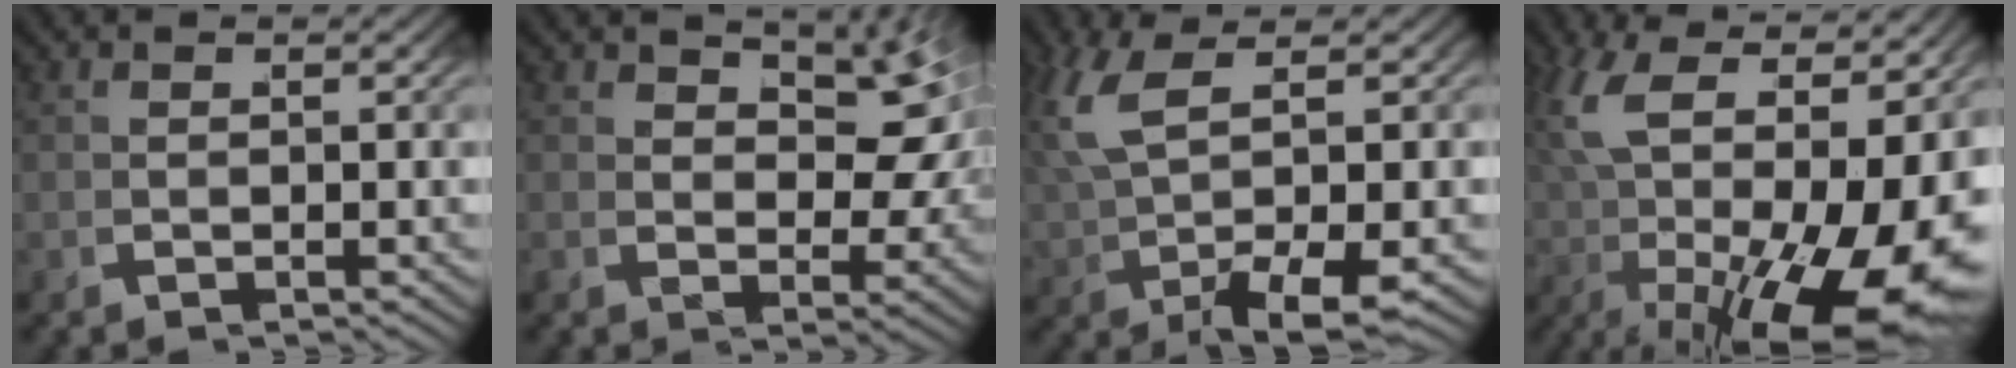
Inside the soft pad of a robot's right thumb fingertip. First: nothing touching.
{"total": 5.0, "force": [1.6, 2.7, 3.9], "torque": [-0.037, -0.009, 0.037]}
{"total": 5.8, "force": [0.7, 2.2, 5.3], "torque": [-0.119, -0.007, 0.028]}
{"total": 14.8, "force": [-0.3, 8.2, 12.3], "torque": [-0.224, -0.036, 0.017]}